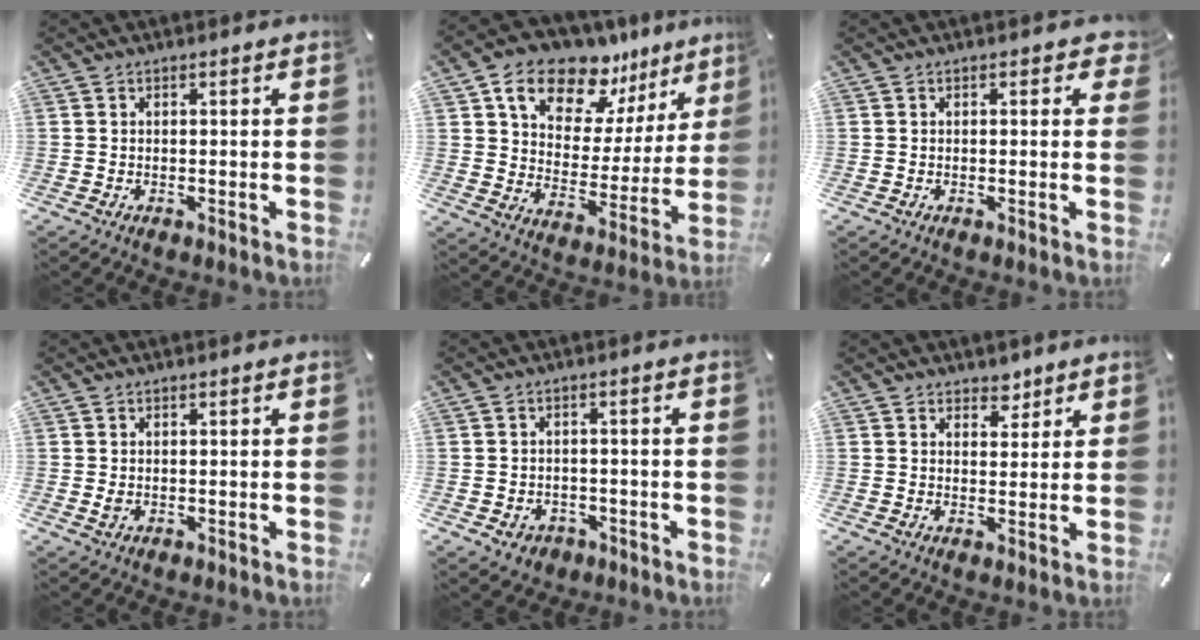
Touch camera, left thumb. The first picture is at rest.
{"total": 15.2, "force": [11.9, 8.1, 4.8], "torque": [-0.087, -0.091, 0.216]}
{"total": 1.3, "force": [0.4, 1.0, 0.7], "torque": [-0.001, -0.001, 0.002]}
{"total": 1.0, "force": [0.3, 0.8, 0.5], "torque": [-0.004, -0.001, 0.004]}
{"total": 3.6, "force": [-1.3, 3.2, 1.1], "torque": [-0.008, 0.005, -0.024]}
{"total": 4.1, "force": [3.2, 2.5, 0.4], "torque": [0.014, -0.020, 0.053]}